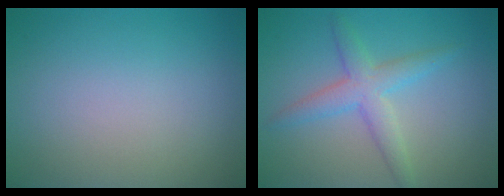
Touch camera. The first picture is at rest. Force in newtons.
{"total": 3.4, "press": 3.4, "slide": 0.1}